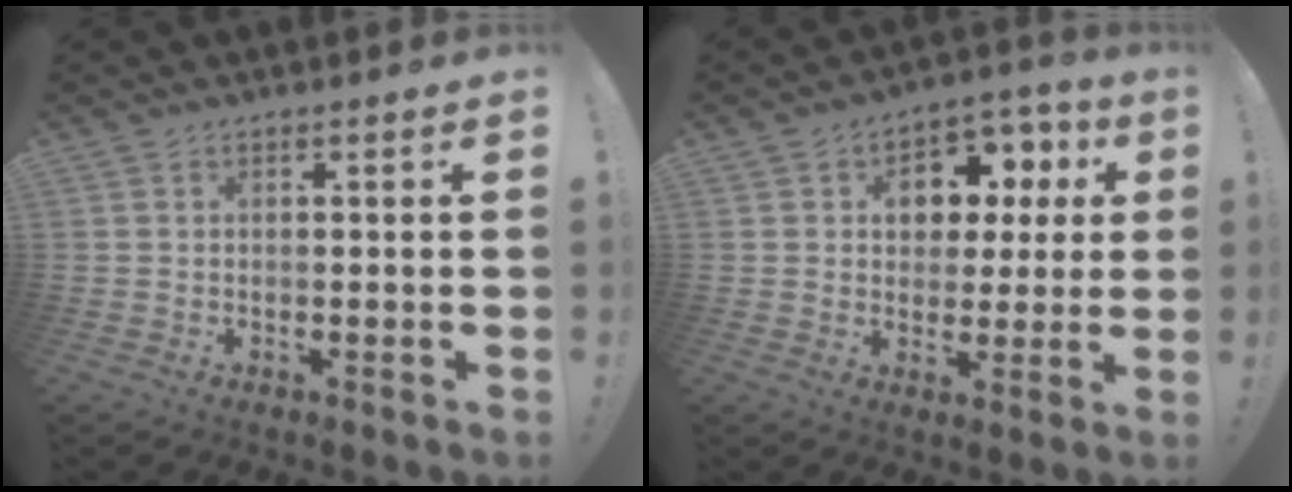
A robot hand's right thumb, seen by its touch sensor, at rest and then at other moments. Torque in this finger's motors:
{"motor_torque": [1.32, 1.91, 0.29, -0.16, 0.00]}